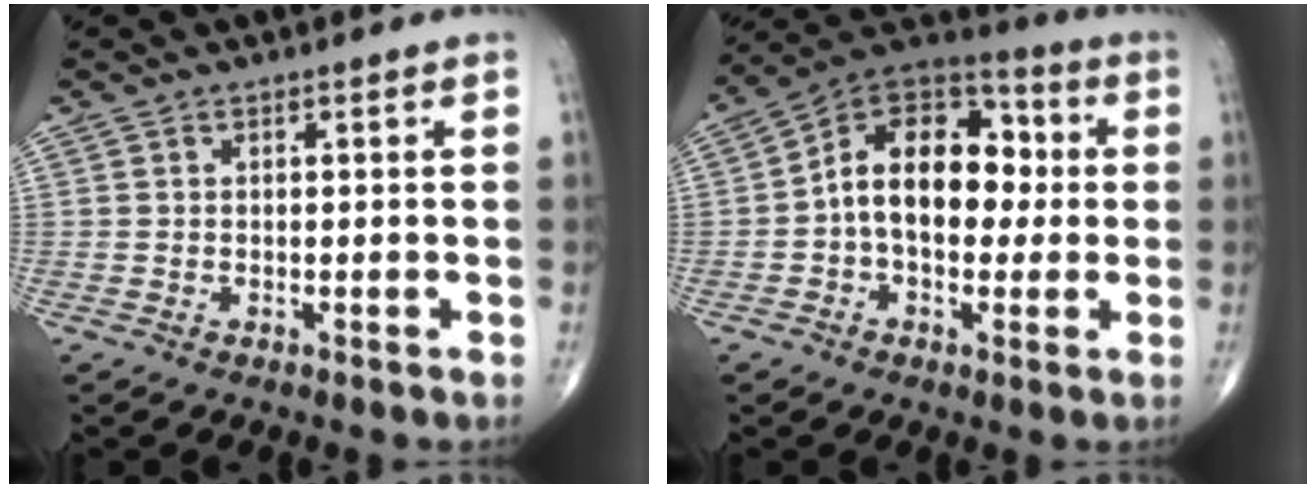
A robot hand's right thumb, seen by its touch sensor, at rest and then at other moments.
{"total": 16.4, "force": [0.4, 10.6, 12.5], "torque": [-0.159, 0.042, -0.004]}